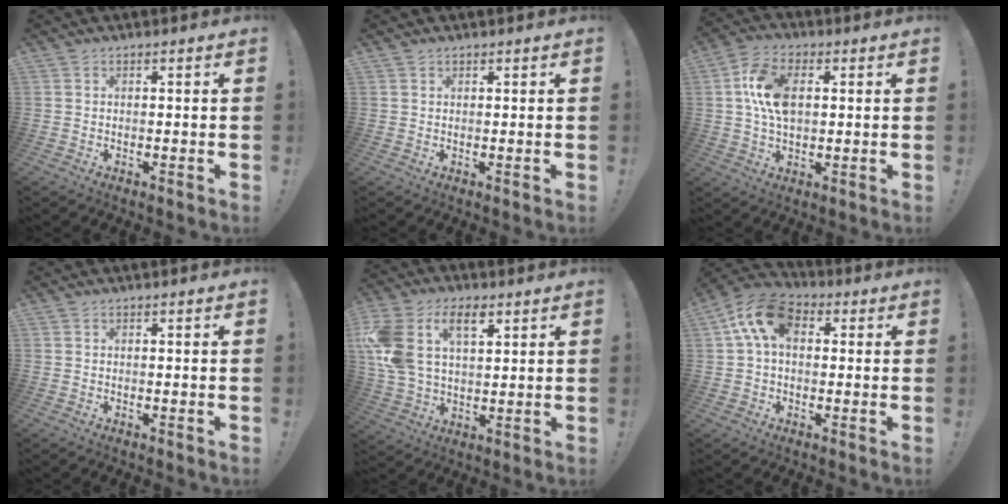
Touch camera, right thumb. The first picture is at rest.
{"total": 0.8, "force": [0.6, 0.4, 0.1], "torque": [0.005, -0.003, 0.011]}
{"total": 12.2, "force": [1.9, 7.6, 9.3], "torque": [-0.184, 0.006, 0.035]}
{"total": 0.0}
{"total": 15.0, "force": [6.7, 9.2, 9.8], "torque": [-0.206, -0.018, 0.121]}
{"total": 12.5, "force": [3.4, 7.8, 9.1], "torque": [-0.170, 0.007, 0.065]}